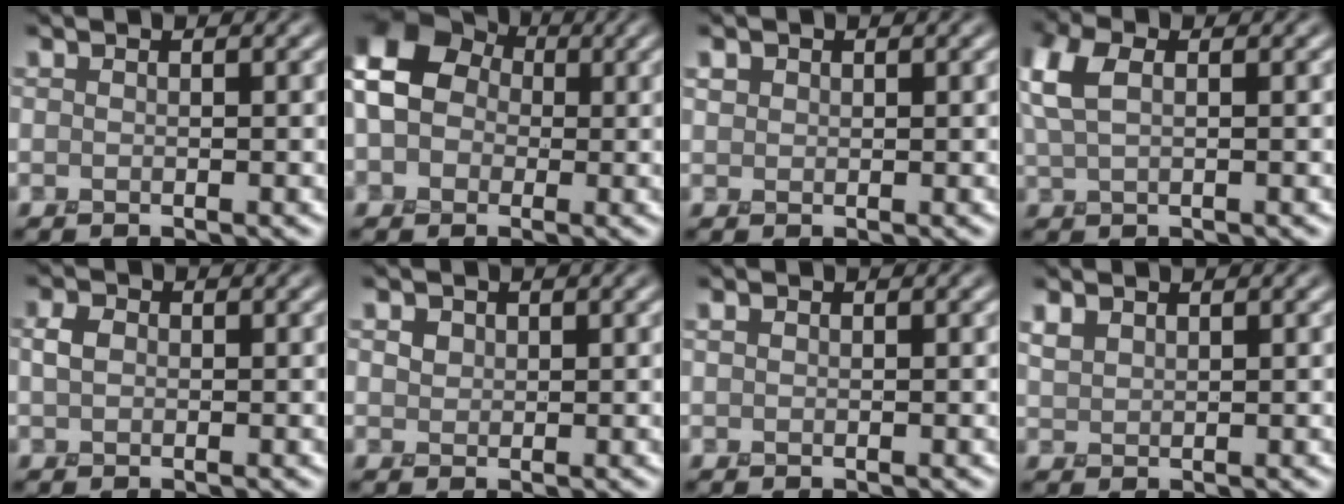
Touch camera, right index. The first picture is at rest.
{"total": 10.6, "force": [1.1, 8.9, 5.5], "torque": [-0.103, 0.024, -0.025]}
{"total": 0.9, "force": [0.5, 0.7, 0.2], "torque": [-0.005, 0.003, 0.009]}
{"total": 4.2, "force": [1.3, 2.3, 3.4], "torque": [-0.083, 0.009, 0.024]}
{"total": 1.5, "force": [0.2, 1.1, 1.0], "torque": [-0.021, 0.005, 0.000]}
{"total": 1.1, "force": [0.6, 0.9, 0.4], "torque": [-0.007, -0.002, 0.009]}
{"total": 0.5, "force": [0.3, 0.3, 0.3], "torque": [-0.006, 0.001, 0.007]}
{"total": 1.4, "force": [1.1, 0.6, 0.6], "torque": [-0.019, 0.002, 0.026]}